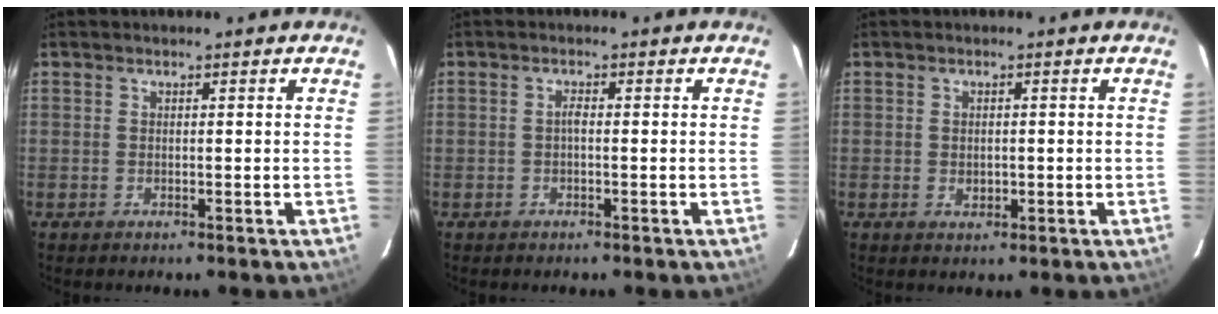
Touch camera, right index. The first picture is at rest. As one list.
[{"total": 0.9, "force": [-0.3, 0.3, 0.8], "torque": [-0.016, 0.006, -0.006]}, {"total": 2.0, "force": [-0.1, 1.4, 1.3], "torque": [-0.021, 0.002, 0.000]}]